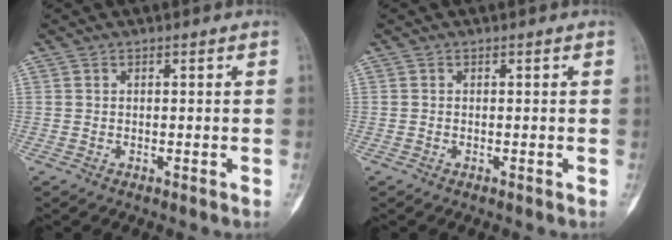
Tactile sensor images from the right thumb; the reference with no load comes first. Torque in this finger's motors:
{"motor_torque": [-0.26, 0.02, -0.14, -0.25, -0.04]}